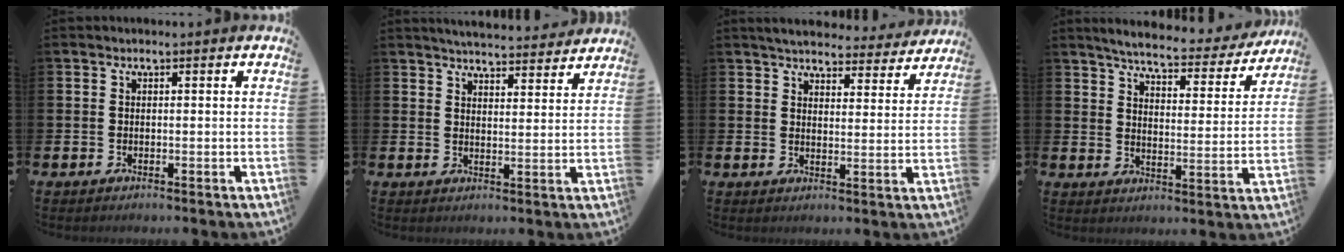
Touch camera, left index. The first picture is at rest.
{"total": 5.1, "force": [5.1, 0.4, 0.4], "torque": [-0.018, -0.033, 0.091]}
{"total": 5.0, "force": [4.9, 0.9, 0.8], "torque": [-0.029, -0.031, 0.086]}
{"total": 5.7, "force": [5.3, 0.9, 1.9], "torque": [-0.055, -0.035, 0.086]}